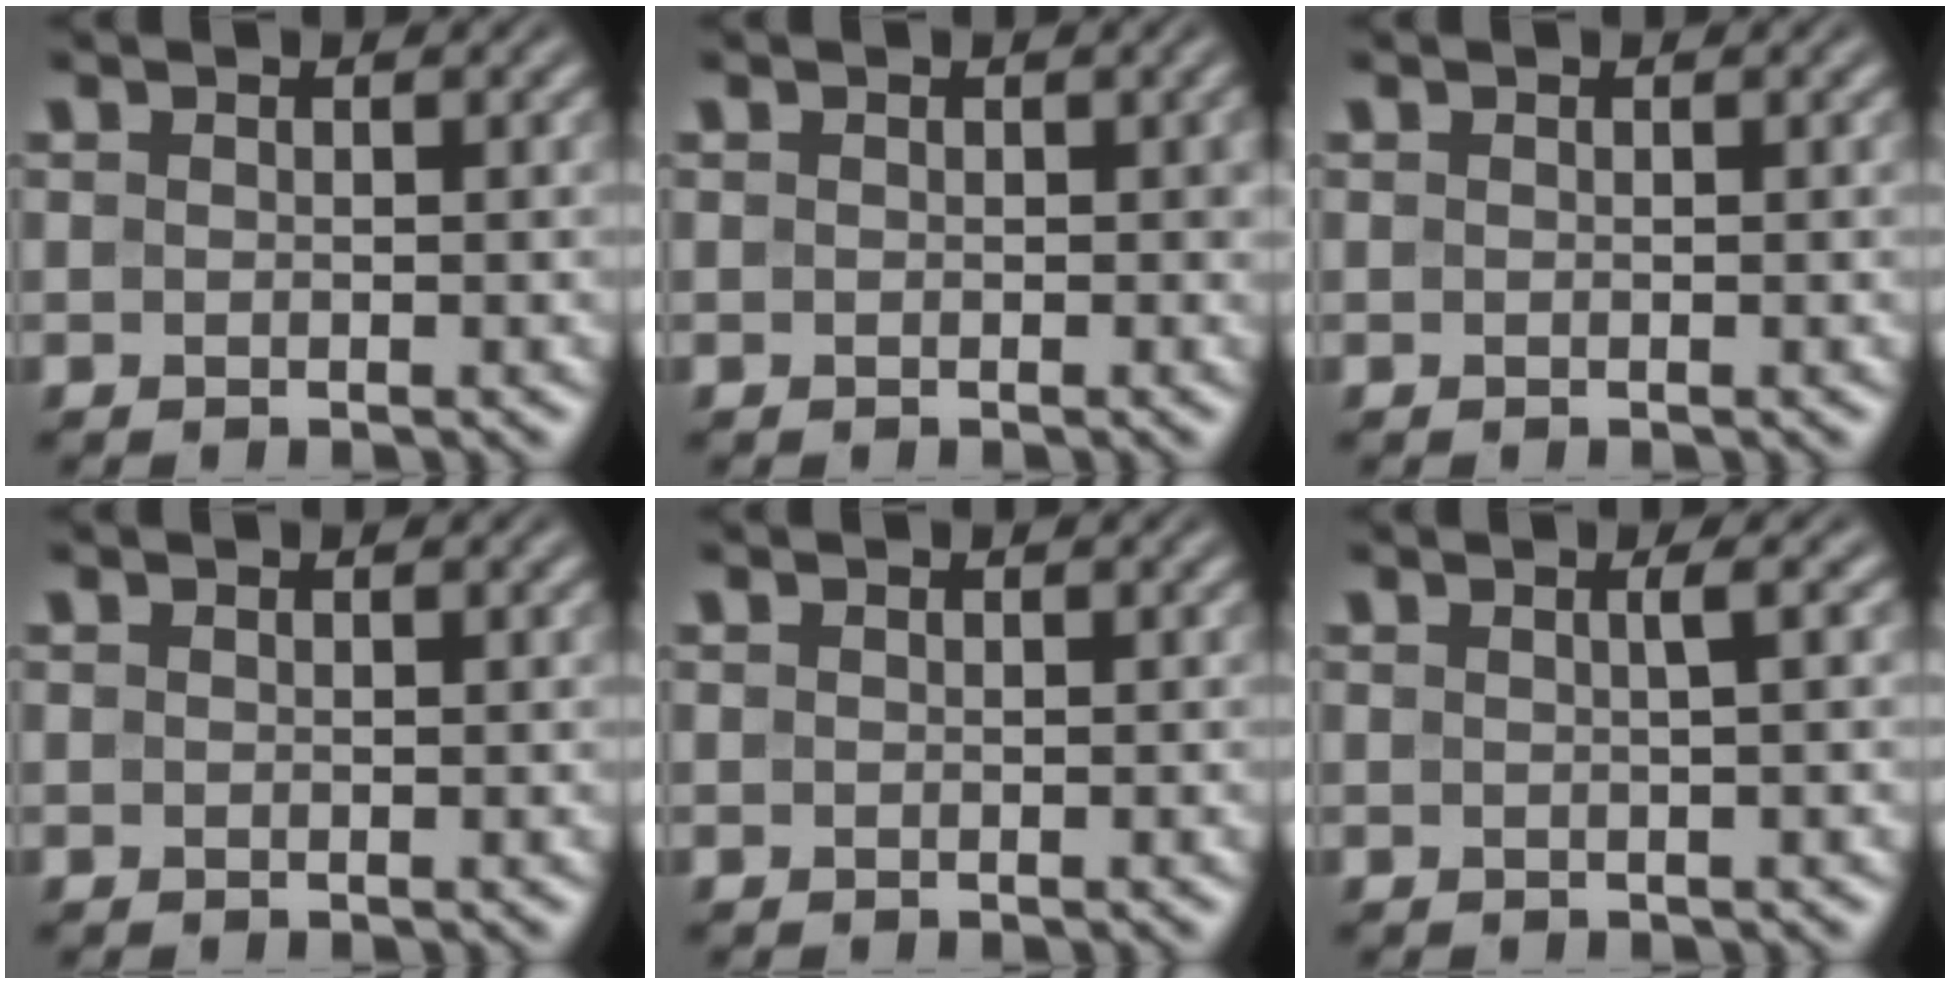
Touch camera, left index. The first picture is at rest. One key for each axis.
{"total": 0.6, "fx": 0.1, "fy": 0.5, "fz": 0.2, "tx": 0.001, "ty": -0.001, "tz": -0.001}
{"total": 0.0}
{"total": 0.0}
{"total": 0.0}
{"total": 1.6, "fx": 0.2, "fy": 0.5, "fz": 1.5, "tx": -0.021, "ty": 0.007, "tz": -0.006}